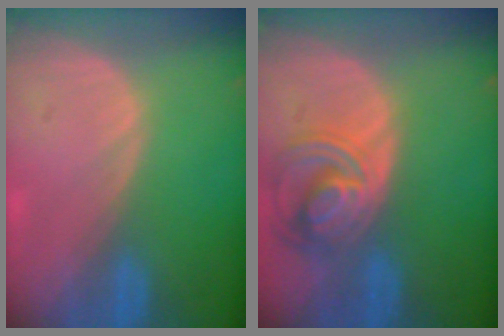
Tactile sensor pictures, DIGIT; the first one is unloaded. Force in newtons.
{"total": 8.1, "press": 7.0, "slide": 4.1}